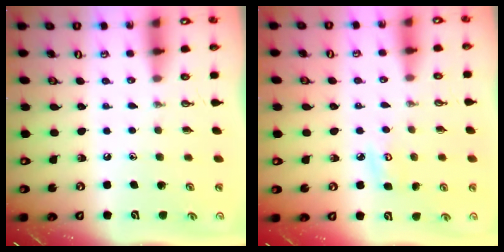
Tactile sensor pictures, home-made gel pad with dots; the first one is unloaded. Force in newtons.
{"total": 4.7, "press": 4.7, "slide": 0.4}